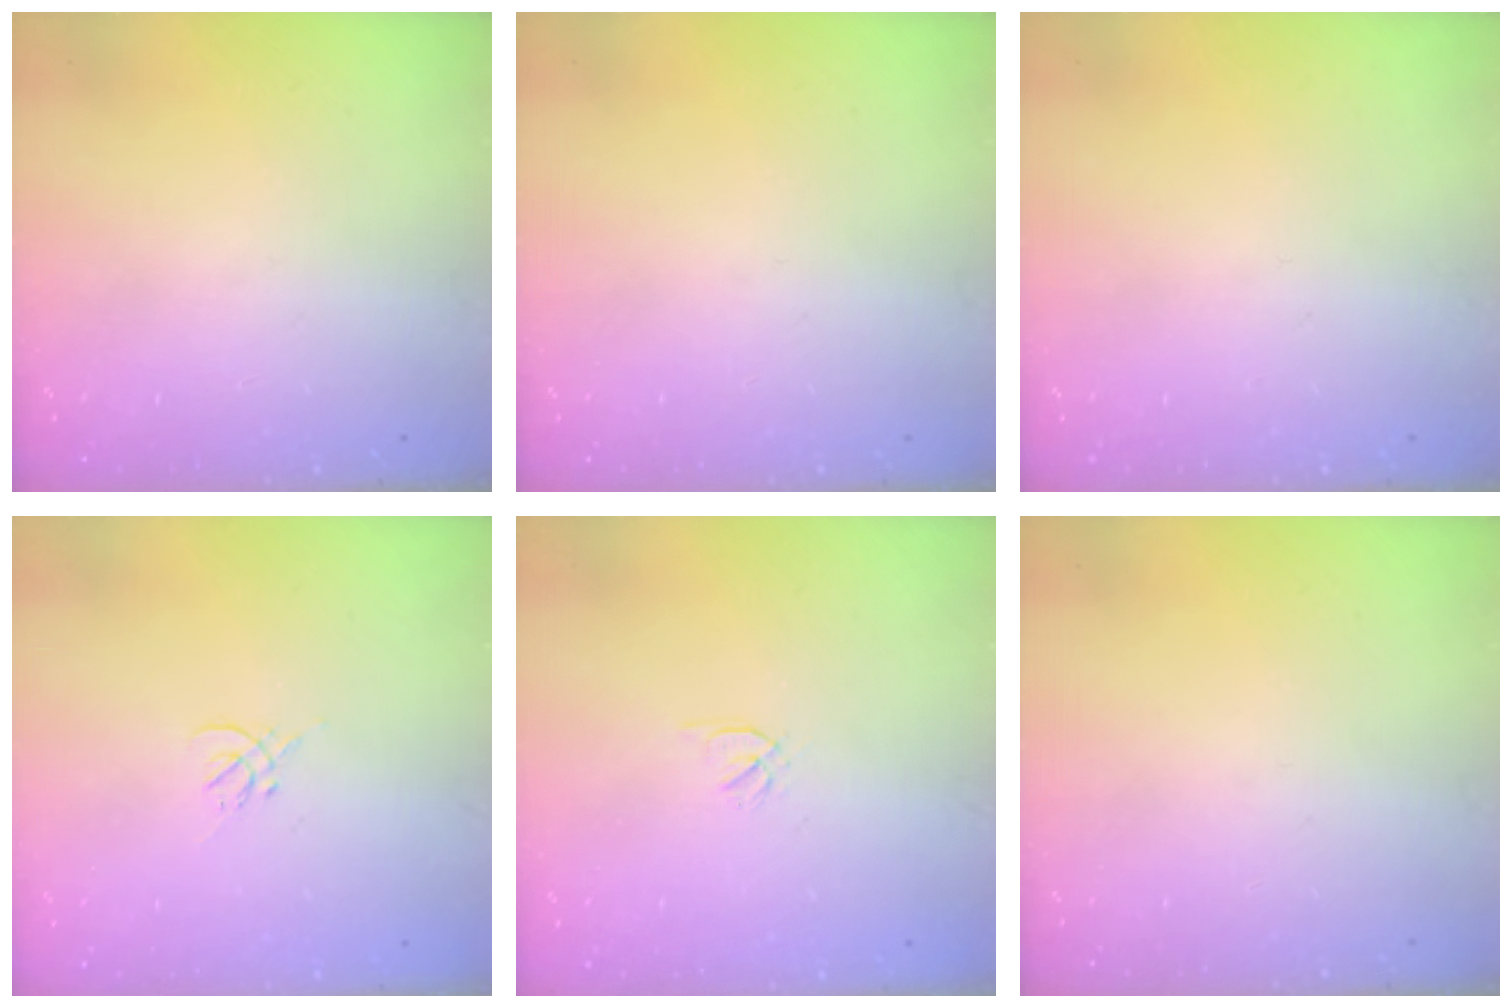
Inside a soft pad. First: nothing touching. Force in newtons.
{"total": 0.0}
{"total": 0.0}
{"total": 0.0}
{"total": 0.5, "press": 0.4, "slide": 0.4}
{"total": 0.0}